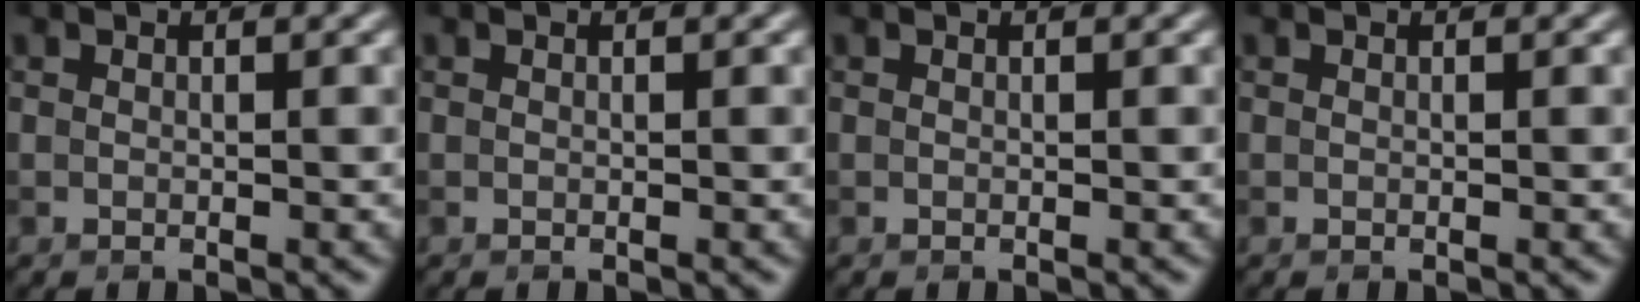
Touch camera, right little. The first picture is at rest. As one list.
[{"total": 0.0}, {"total": 0.0}, {"total": 0.0}]